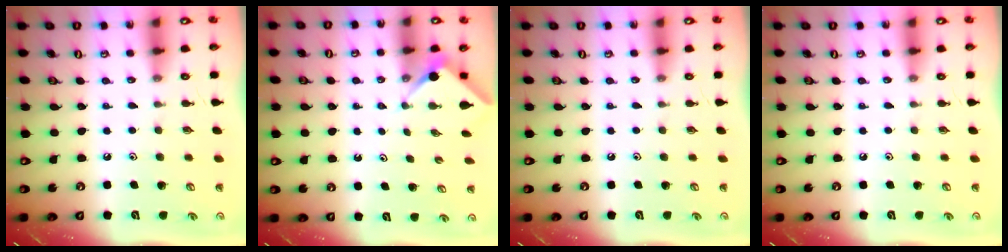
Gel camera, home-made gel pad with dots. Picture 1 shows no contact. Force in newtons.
{"total": 3.7, "press": 3.6, "slide": 0.5}
{"total": 0.0}
{"total": 0.0}